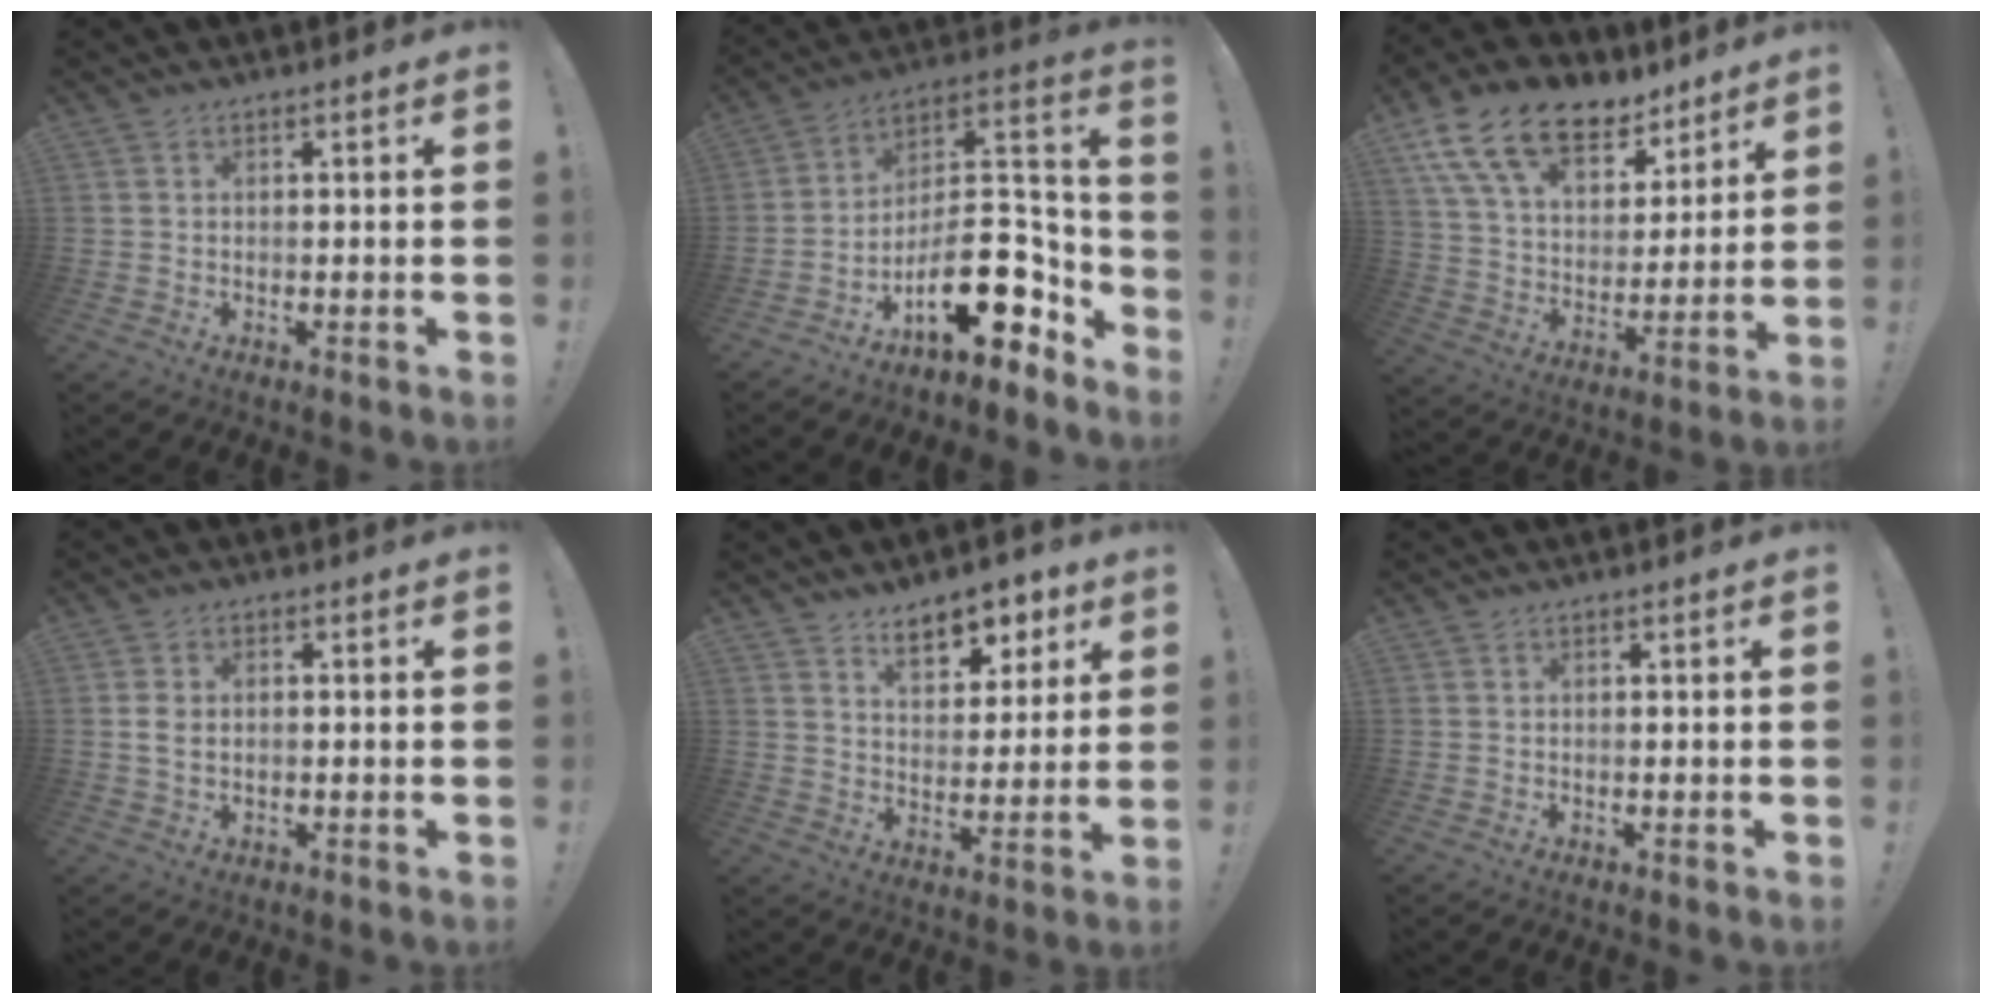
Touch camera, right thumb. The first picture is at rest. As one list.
[{"total": 19.0, "force": [-7.6, 9.5, 14.6], "torque": [-0.209, 0.041, -0.114]}, {"total": 18.1, "force": [11.5, 10.3, 9.5], "torque": [-0.163, -0.068, 0.212]}, {"total": 3.1, "force": [0.1, 2.2, 2.2], "torque": [-0.039, 0.005, -0.001]}, {"total": 10.2, "force": [7.2, 5.5, 4.8], "torque": [-0.055, -0.046, 0.130]}, {"total": 0.0}]